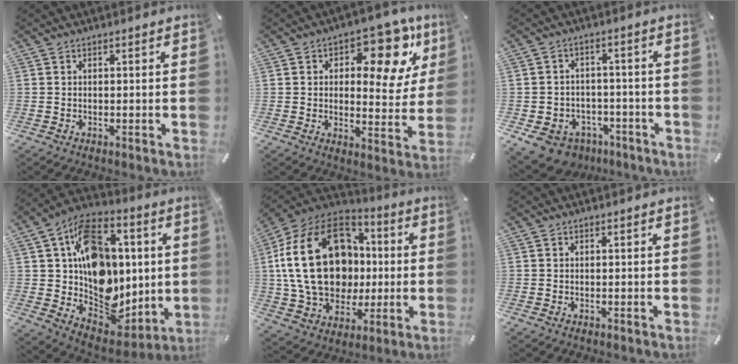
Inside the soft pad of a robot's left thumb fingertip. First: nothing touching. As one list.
[{"total": 16.5, "force": [8.2, 8.5, 11.5], "torque": [-0.136, -0.050, 0.128]}, {"total": 8.7, "force": [-5.2, 6.4, 2.7], "torque": [-0.061, 0.039, -0.090]}, {"total": 18.3, "force": [2.4, 14.7, 10.6], "torque": [-0.161, -0.024, 0.055]}, {"total": 28.6, "force": [2.9, 20.8, 19.4], "torque": [-0.389, 0.011, 0.058]}, {"total": 0.0}]